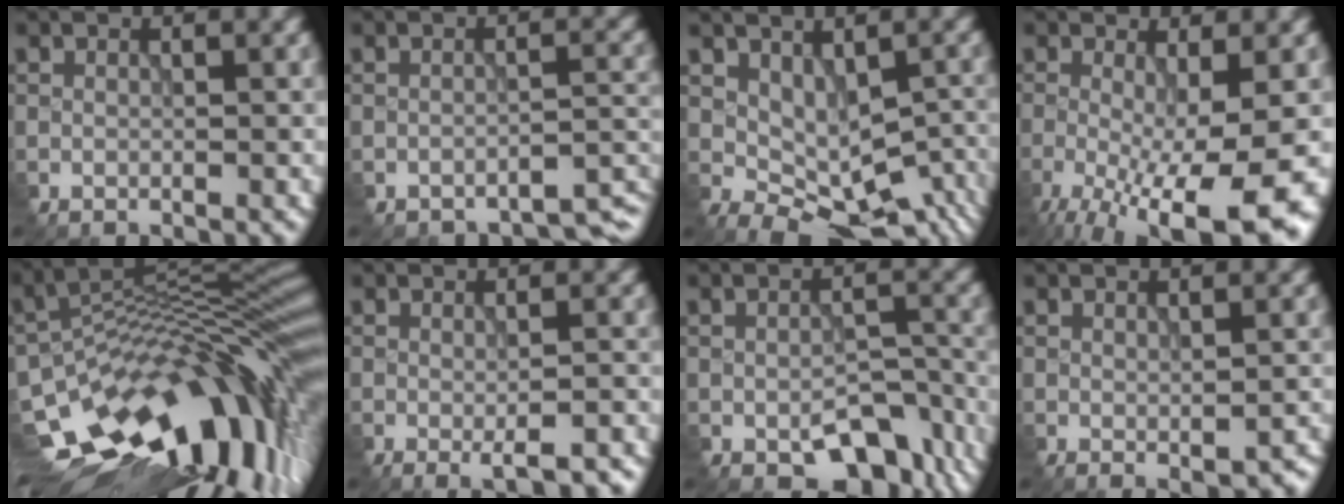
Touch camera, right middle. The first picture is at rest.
{"total": 3.8, "force": [-3.7, 0.4, 0.6], "torque": [-0.011, -0.002, -0.052]}
{"total": 5.9, "force": [0.0, 3.6, 4.7], "torque": [-0.068, -0.019, 0.016]}
{"total": 11.0, "force": [-4.3, 2.9, 9.6], "torque": [-0.172, -0.027, -0.065]}
{"total": 14.5, "force": [-5.0, 7.3, 11.5], "torque": [-0.167, -0.001, -0.088]}
{"total": 3.0, "force": [-1.4, 0.5, 2.6], "torque": [-0.040, 0.000, -0.017]}
{"total": 5.9, "force": [-3.4, 3.2, 3.6], "torque": [-0.050, -0.014, -0.041]}
{"total": 2.3, "force": [-0.9, 0.9, 1.9], "torque": [-0.027, -0.009, -0.005]}